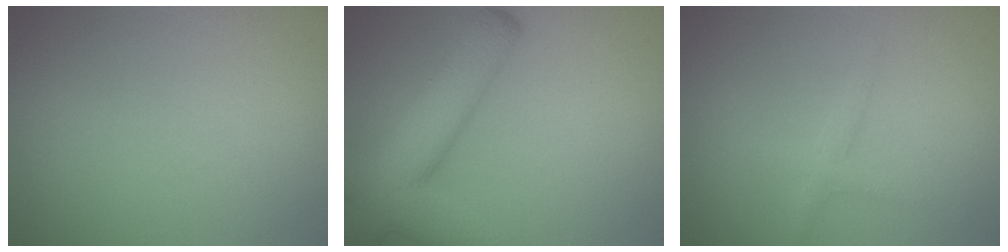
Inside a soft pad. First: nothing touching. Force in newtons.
{"total": 8.2, "press": 8.2, "slide": 0.5}
{"total": 1.3, "press": 1.3, "slide": 0.0}